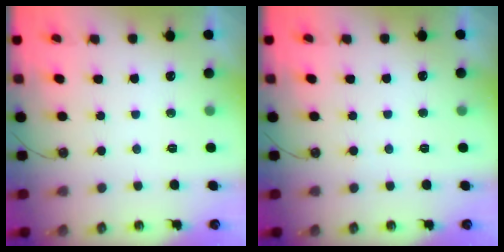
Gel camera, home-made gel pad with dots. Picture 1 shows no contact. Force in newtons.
{"total": 3.7, "press": 3.7, "slide": 0.3}